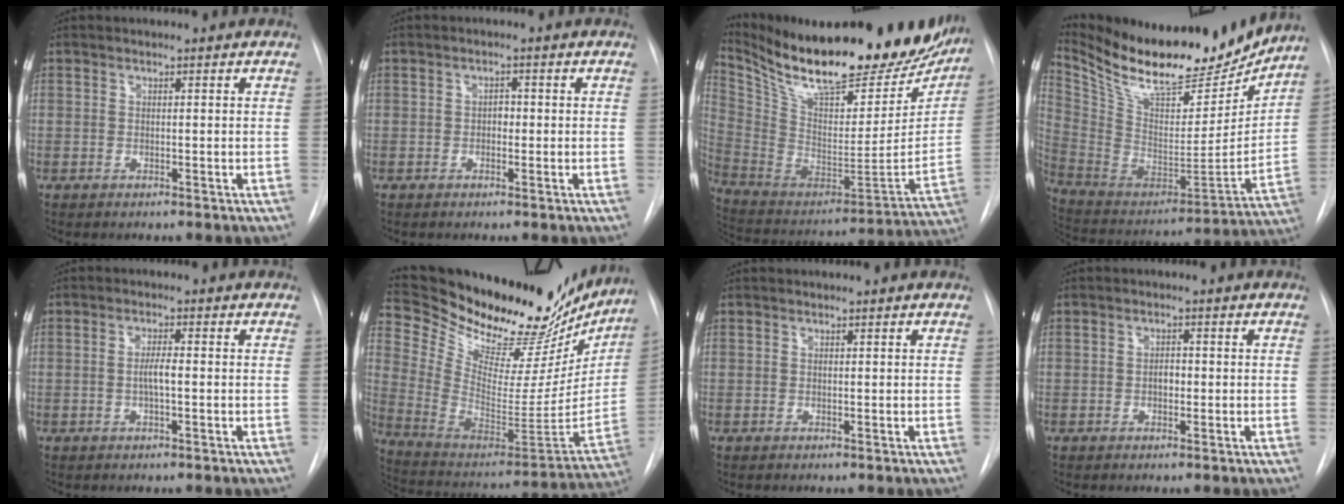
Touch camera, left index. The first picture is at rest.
{"total": 1.3, "force": [-0.1, 0.9, 0.9], "torque": [-0.010, 0.004, -0.004]}
{"total": 32.5, "force": [26.0, 9.0, 17.4], "torque": [-0.300, -0.040, 0.382]}
{"total": 25.6, "force": [22.1, 7.1, 10.9], "torque": [-0.209, -0.024, 0.353]}
{"total": 2.4, "force": [-0.3, 0.3, 2.4], "torque": [-0.046, 0.002, -0.007]}
{"total": 31.3, "force": [27.2, 9.4, 12.4], "torque": [-0.203, -0.056, 0.385]}
{"total": 0.0}
{"total": 1.5, "force": [-0.2, 1.0, 1.1], "torque": [-0.018, 0.003, -0.004]}